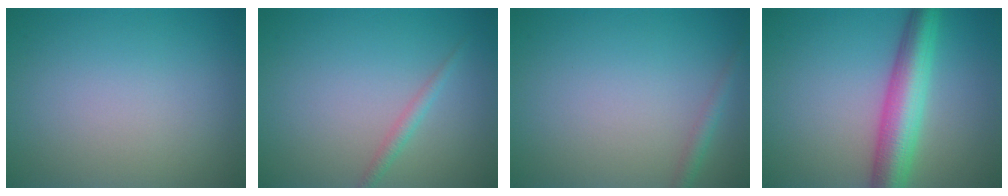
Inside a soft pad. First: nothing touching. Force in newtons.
{"total": 1.2, "press": 1.2, "slide": 0.0}
{"total": 1.3, "press": 1.2, "slide": 0.1}
{"total": 6.4, "press": 6.4, "slide": 0.2}